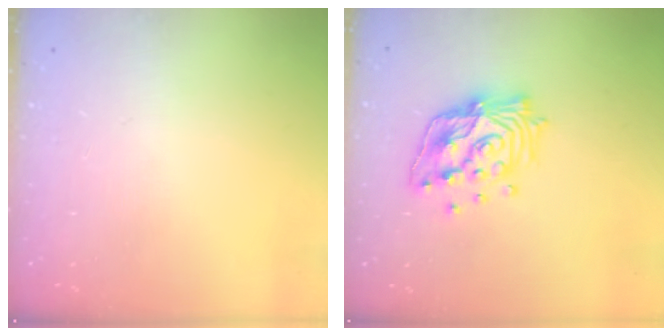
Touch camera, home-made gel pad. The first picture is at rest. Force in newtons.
{"total": 17.5, "press": 17.2, "slide": 2.8}